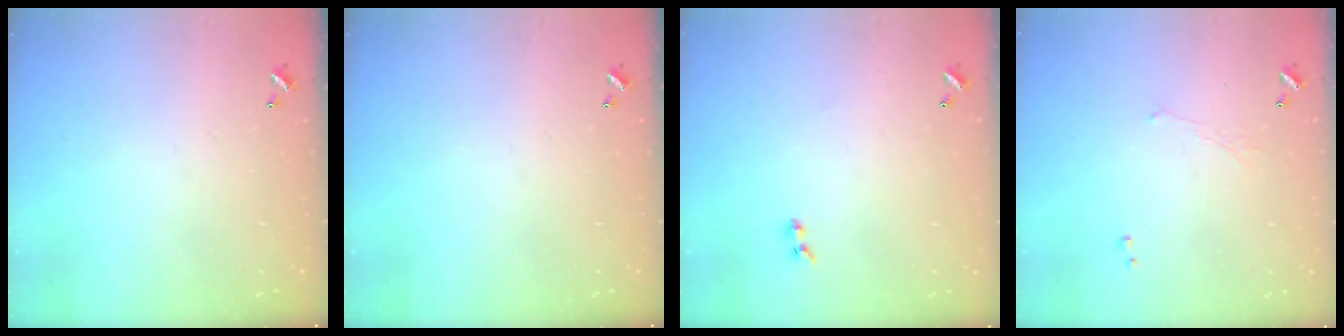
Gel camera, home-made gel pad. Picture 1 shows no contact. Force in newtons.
{"total": 0.0}
{"total": 2.0, "press": 1.7, "slide": 1.0}
{"total": 1.1, "press": 1.0, "slide": 0.6}